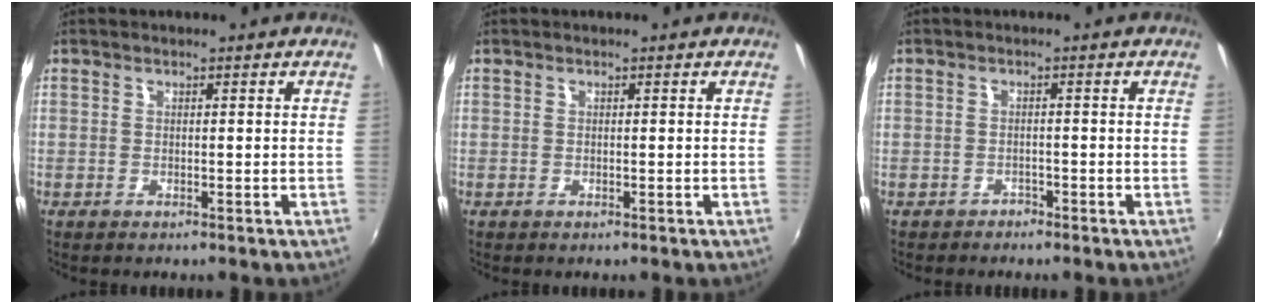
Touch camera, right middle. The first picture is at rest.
{"total": 0.0}
{"total": 1.8, "force": [-1.3, 1.2, -0.2], "torque": [-0.001, 0.007, -0.020]}